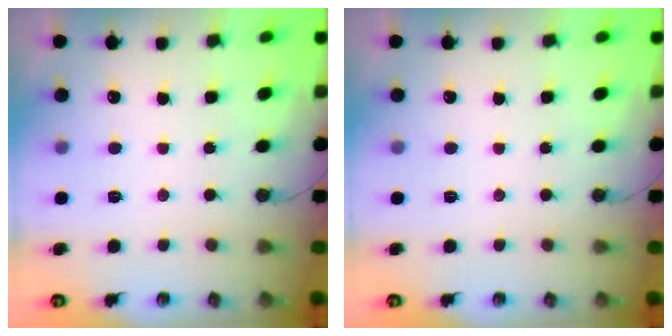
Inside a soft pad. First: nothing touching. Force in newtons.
{"total": 0.0}